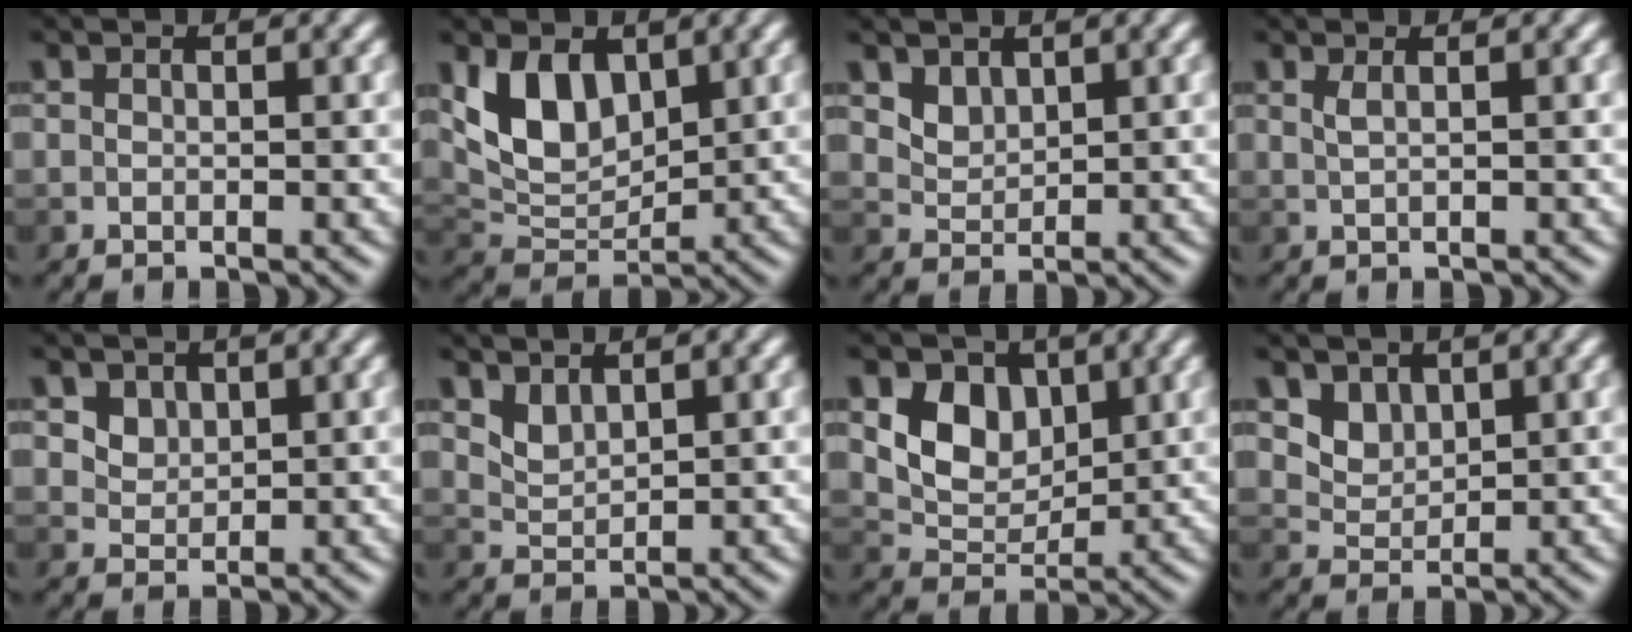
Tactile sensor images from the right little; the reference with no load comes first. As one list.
[{"total": 5.3, "force": [2.3, 3.3, 3.5], "torque": [-0.067, -0.010, 0.044]}, {"total": 1.9, "force": [1.3, 1.2, 0.7], "torque": [-0.016, -0.008, 0.032]}, {"total": 1.1, "force": [0.5, 0.5, 0.9], "torque": [-0.012, 0.002, 0.007]}, {"total": 1.9, "force": [1.1, 1.4, 0.7], "torque": [-0.017, -0.012, 0.034]}, {"total": 1.8, "force": [1.4, 0.8, 0.8], "torque": [-0.019, -0.005, 0.035]}, {"total": 5.1, "force": [1.7, 3.8, 3.0], "torque": [-0.059, -0.007, 0.031]}, {"total": 2.8, "force": [1.8, 1.9, 1.1], "torque": [-0.030, -0.017, 0.054]}]